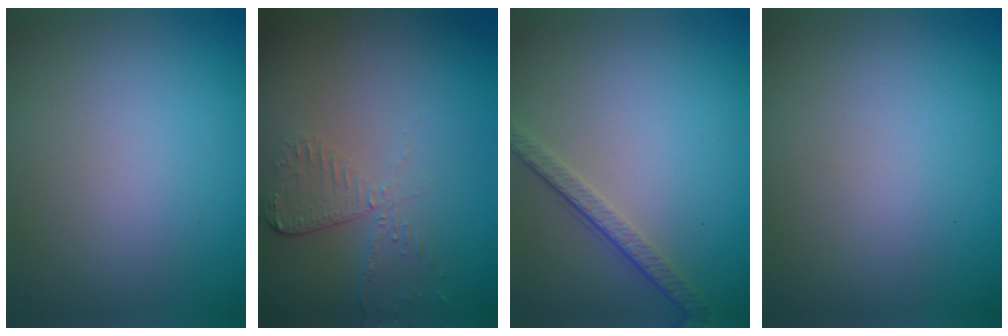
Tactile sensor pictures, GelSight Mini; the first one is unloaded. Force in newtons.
{"total": 2.7, "press": 2.4, "slide": 1.2}
{"total": 2.6, "press": 2.0, "slide": 1.7}
{"total": 0.0}